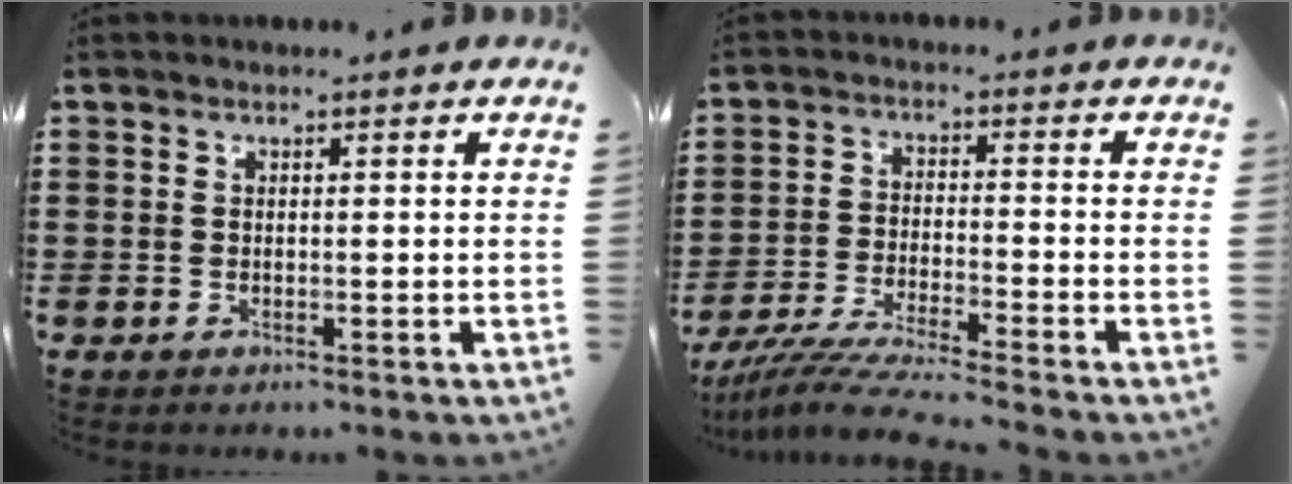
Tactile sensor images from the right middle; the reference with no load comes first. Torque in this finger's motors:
{"motor_torque": [1.45, -0.69, 0.32, 0.04]}